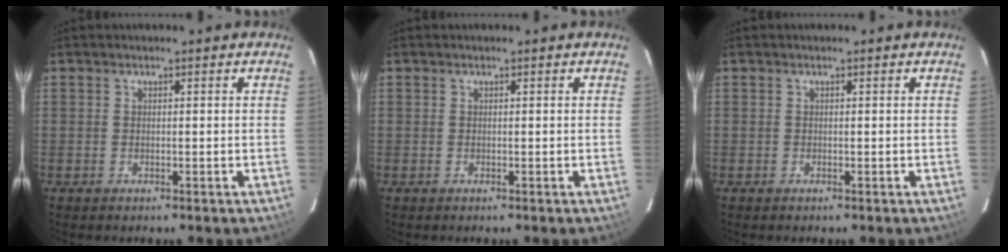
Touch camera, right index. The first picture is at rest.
{"total": 0.0}
{"total": 0.0}